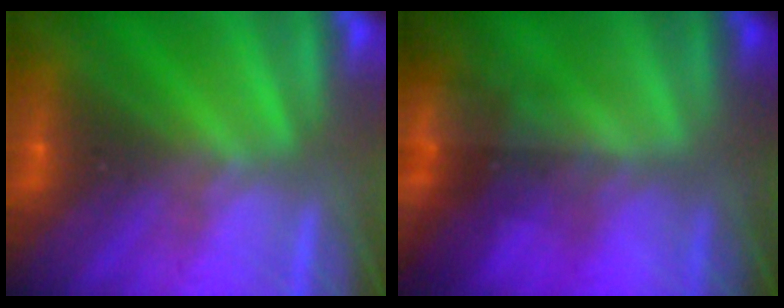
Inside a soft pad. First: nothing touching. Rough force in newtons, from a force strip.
{"total": 3.9}